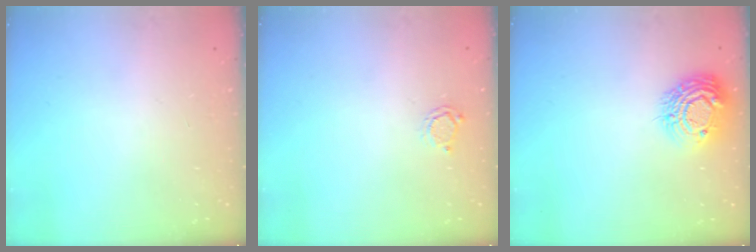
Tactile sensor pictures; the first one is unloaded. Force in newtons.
{"total": 2.2, "press": 2.1, "slide": 0.3}
{"total": 12.4, "press": 12.3, "slide": 0.9}